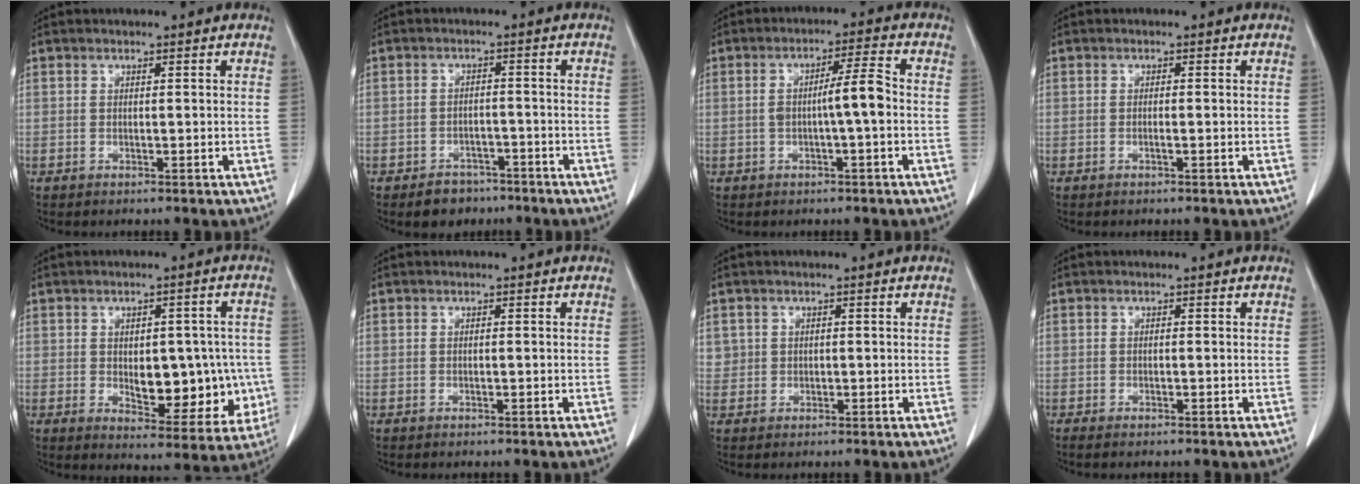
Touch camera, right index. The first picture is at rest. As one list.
[{"total": 4.4, "force": [-3.2, 2.9, 1.0], "torque": [-0.015, 0.007, -0.043]}, {"total": 5.3, "force": [-0.8, 0.1, 5.2], "torque": [-0.086, 0.015, -0.011]}, {"total": 0.5, "force": [-0.3, -0.1, 0.4], "torque": [-0.009, 0.001, -0.005]}, {"total": 12.1, "force": [-1.4, 6.2, 10.2], "torque": [-0.120, 0.010, 0.002]}, {"total": 0.0}, {"total": 1.4, "force": [0.2, 1.4, 0.0], "torque": [0.013, 0.006, 0.001]}, {"total": 0.9, "force": [-0.7, 0.2, 0.5], "torque": [-0.009, -0.002, -0.011]}]